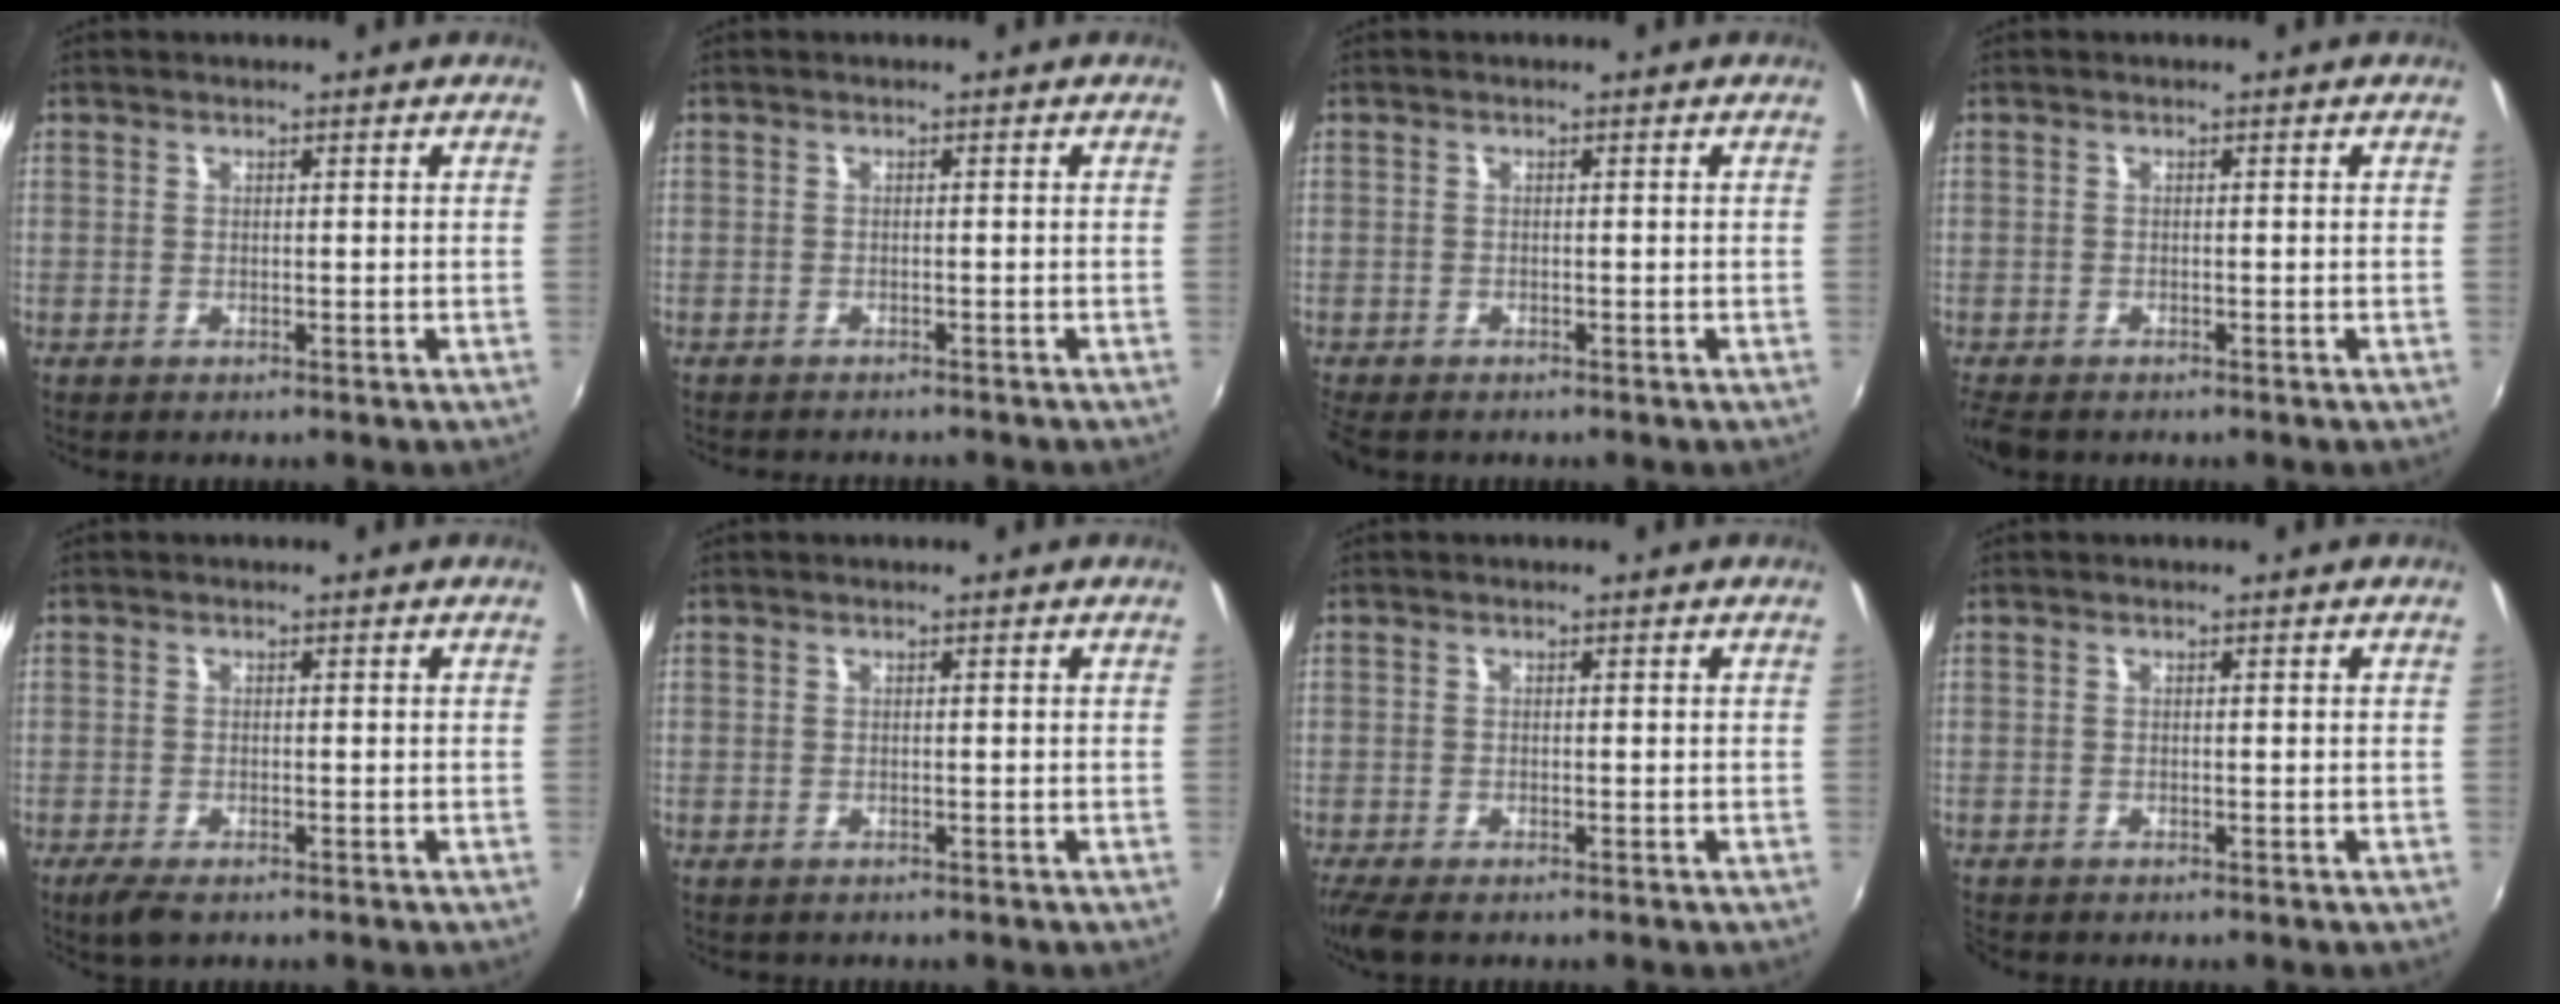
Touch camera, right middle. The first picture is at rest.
{"total": 2.9, "force": [-2.7, 0.6, 0.8], "torque": [-0.023, -0.012, -0.042]}
{"total": 3.0, "force": [-2.4, 1.2, 1.3], "torque": [-0.033, -0.016, -0.042]}
{"total": 4.1, "force": [-3.2, 1.5, 1.9], "torque": [-0.048, -0.021, -0.059]}
{"total": 3.4, "force": [-2.3, 1.2, 2.2], "torque": [-0.050, -0.013, -0.043]}
{"total": 0.0}
{"total": 4.4, "force": [-3.3, 1.2, 2.7], "torque": [-0.062, -0.022, -0.060]}
{"total": 0.8, "force": [-0.7, 0.3, 0.1], "torque": [-0.004, -0.003, -0.015]}